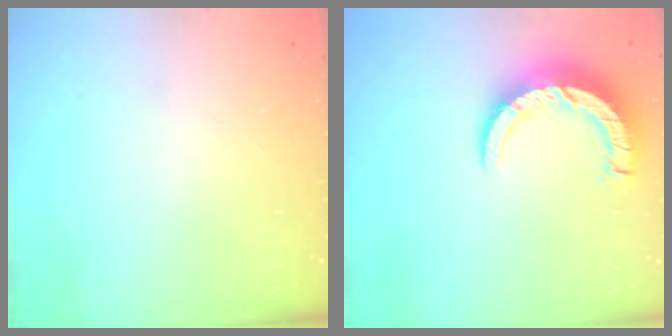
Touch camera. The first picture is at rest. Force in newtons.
{"total": 8.9, "press": 8.9, "slide": 0.9}